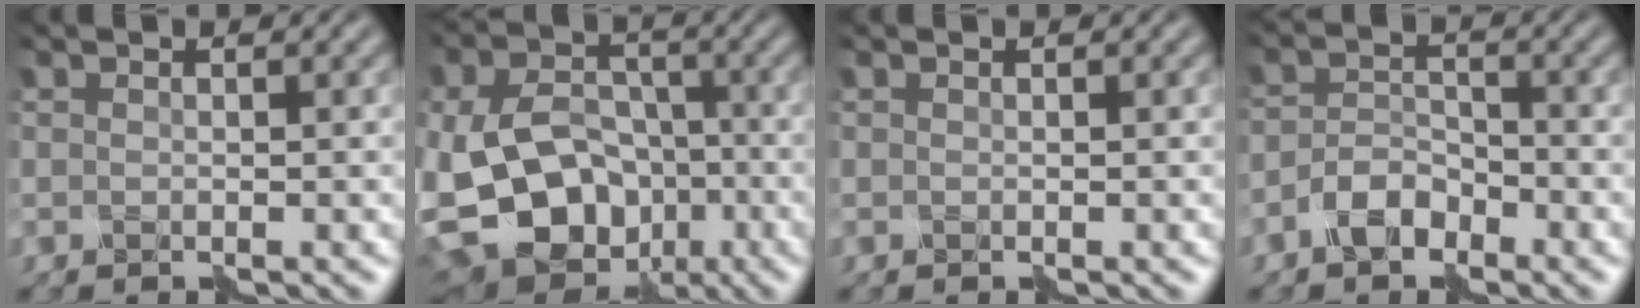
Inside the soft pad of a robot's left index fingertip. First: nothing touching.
{"total": 18.4, "force": [-5.4, 15.4, 8.3], "torque": [-0.194, -0.024, -0.099]}
{"total": 0.0}
{"total": 2.8, "force": [-2.0, 1.4, 1.4], "torque": [-0.028, 0.012, -0.043]}